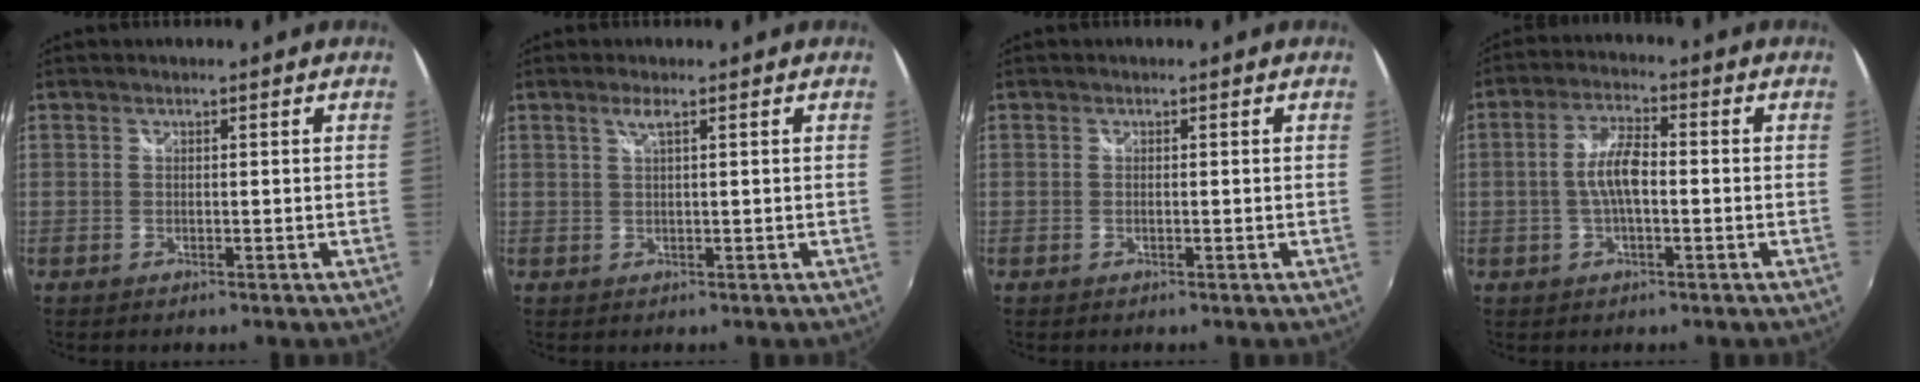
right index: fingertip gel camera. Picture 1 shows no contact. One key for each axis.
{"total": 1.6, "fx": 0.8, "fy": -0.2, "fz": 1.4, "tx": -0.024, "ty": 0.001, "tz": 0.014}
{"total": 0.6, "fx": -0.3, "fy": 0.0, "fz": 0.5, "tx": -0.009, "ty": -0.001, "tz": -0.005}
{"total": 6.3, "fx": -0.9, "fy": 2.0, "fz": 5.9, "tx": -0.115, "ty": 0.009, "tz": -0.017}